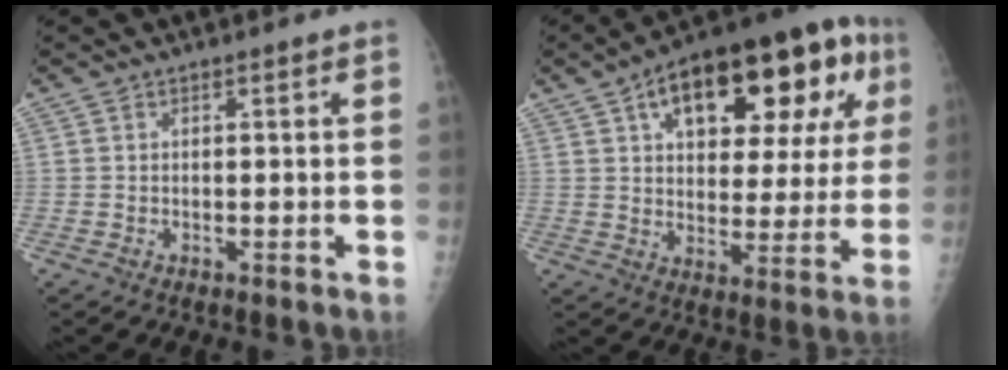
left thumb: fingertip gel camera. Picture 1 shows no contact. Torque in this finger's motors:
{"motor_torque": [0.53, 0.66, 1.43, -0.30, 0.18]}